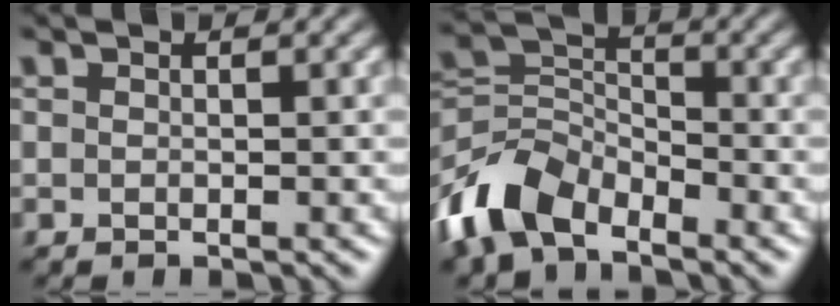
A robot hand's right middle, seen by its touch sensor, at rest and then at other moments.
{"total": 6.9, "force": [-4.6, 3.8, 3.4], "torque": [-0.069, 0.001, -0.104]}